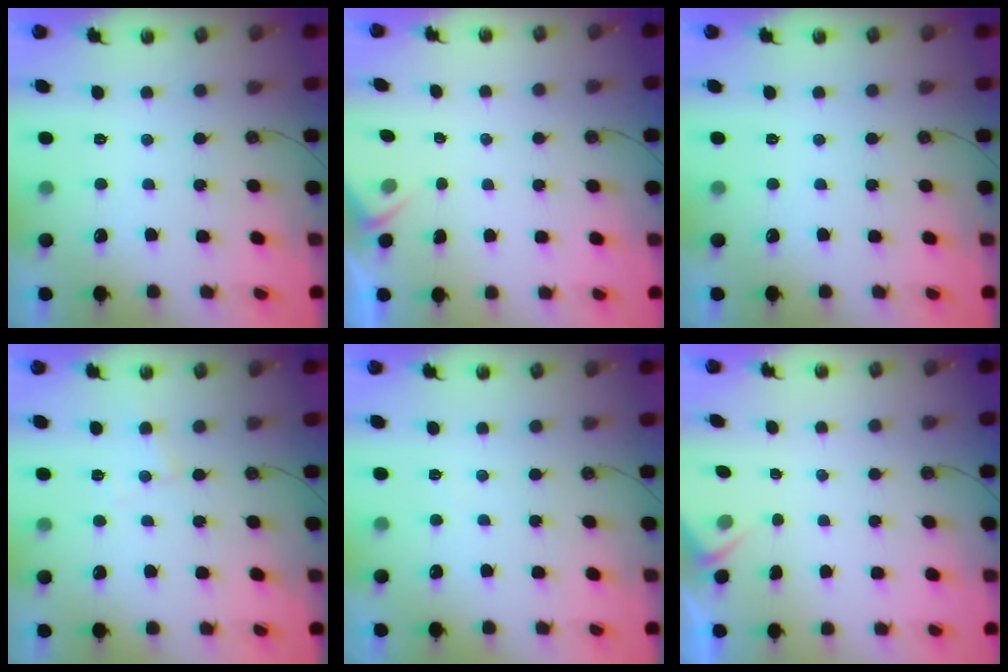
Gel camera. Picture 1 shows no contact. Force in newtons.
{"total": 2.2, "press": 2.1, "slide": 0.4}
{"total": 0.0}
{"total": 6.2, "press": 6.1, "slide": 0.8}
{"total": 2.9, "press": 2.8, "slide": 0.5}
{"total": 2.2, "press": 2.1, "slide": 0.4}